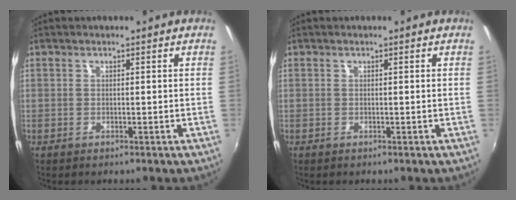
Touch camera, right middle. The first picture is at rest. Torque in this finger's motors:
{"motor_torque": [0.00, 0.00, 0.00, 0.00]}